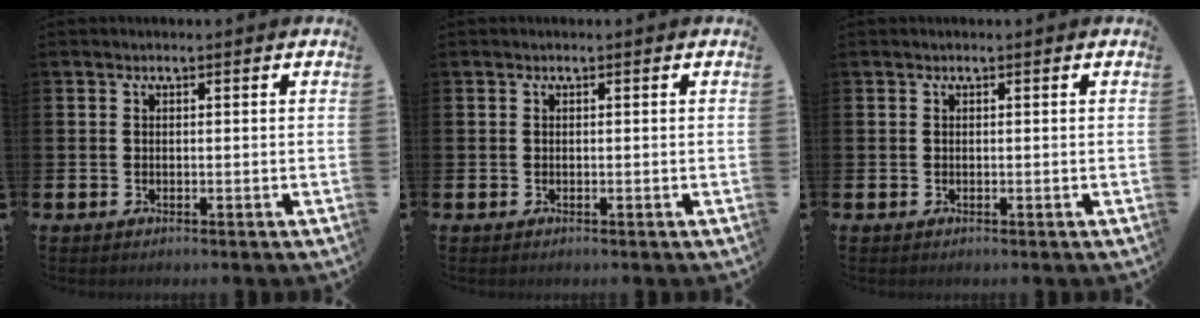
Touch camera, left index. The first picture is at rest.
{"total": 0.0}
{"total": 0.0}